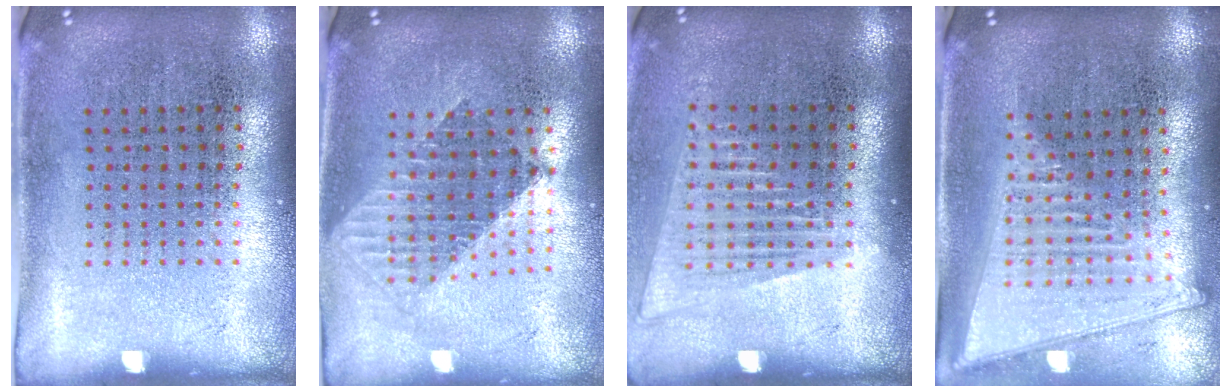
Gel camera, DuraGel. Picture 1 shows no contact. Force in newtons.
{"total": 1.5, "press": 1.3, "slide": 0.7}
{"total": 1.4, "press": 1.3, "slide": 0.6}
{"total": 2.0, "press": 1.7, "slide": 1.0}